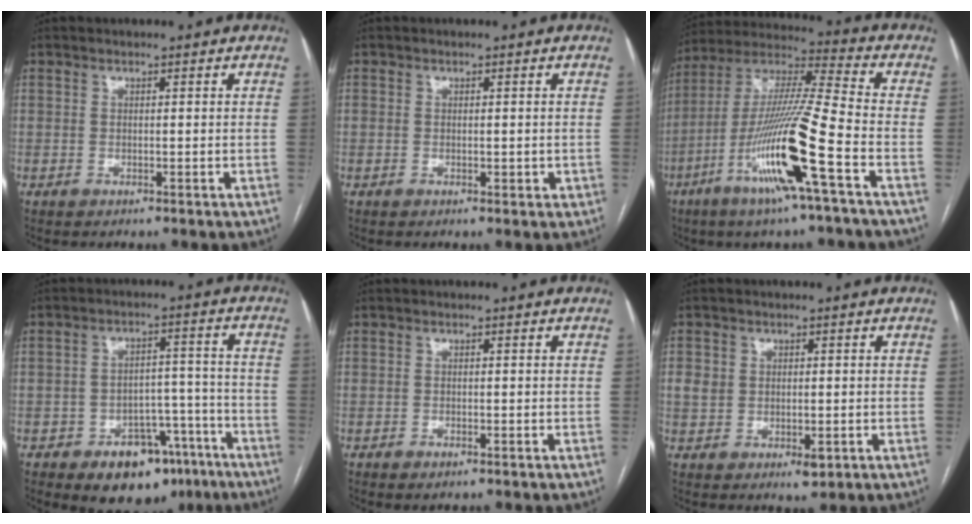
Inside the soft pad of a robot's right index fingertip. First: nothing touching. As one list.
[{"total": 2.1, "force": [-0.2, 1.4, 1.5], "torque": [-0.024, 0.008, 0.002]}, {"total": 17.9, "force": [-7.2, -0.6, 16.4], "torque": [-0.333, -0.018, -0.142]}, {"total": 11.4, "force": [-7.1, 6.9, 5.7], "torque": [-0.054, 0.032, -0.095]}, {"total": 1.0, "force": [-0.5, 0.5, 0.7], "torque": [-0.009, -0.001, -0.004]}, {"total": 4.8, "force": [-0.2, 3.8, 3.0], "torque": [-0.044, 0.005, 0.007]}]